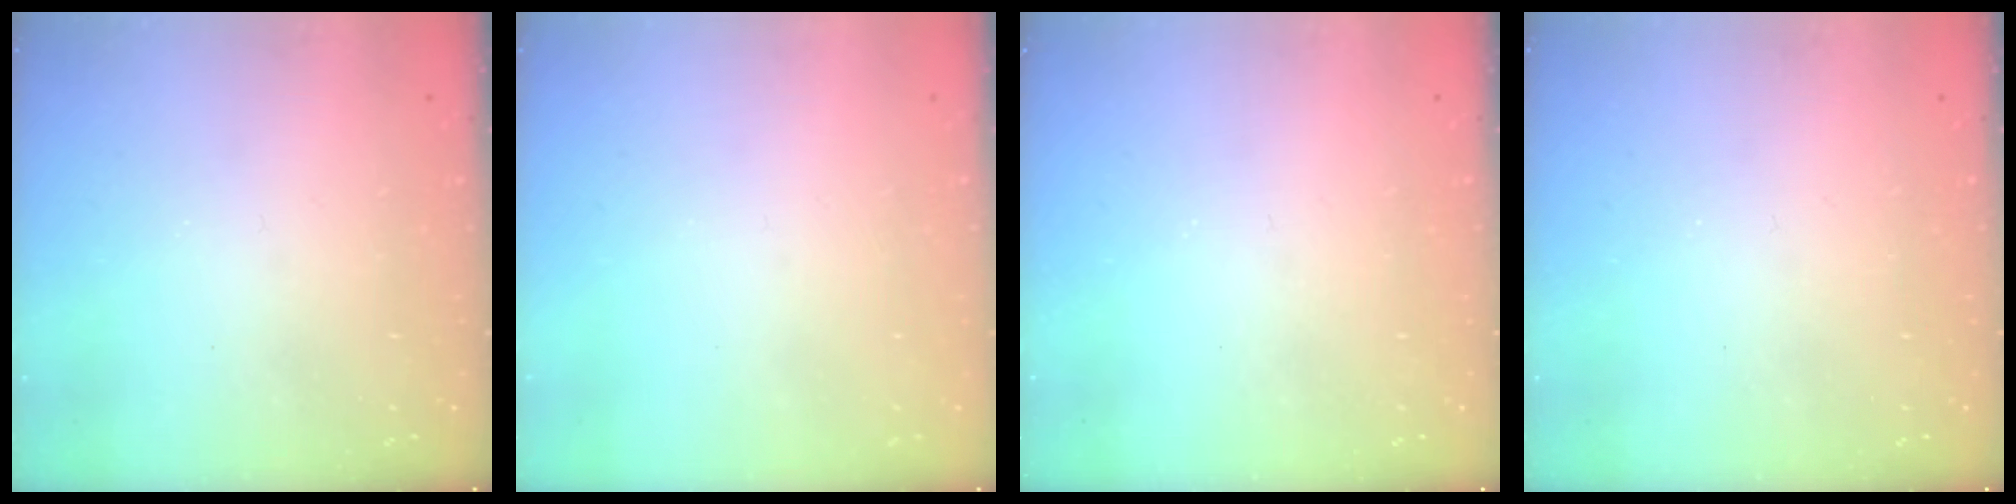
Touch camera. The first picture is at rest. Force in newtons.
{"total": 0.0}
{"total": 0.0}
{"total": 0.0}